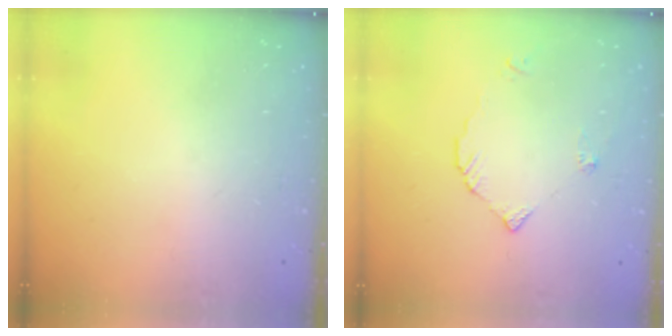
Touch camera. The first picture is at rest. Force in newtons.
{"total": 3.0, "press": 3.0, "slide": 0.2}